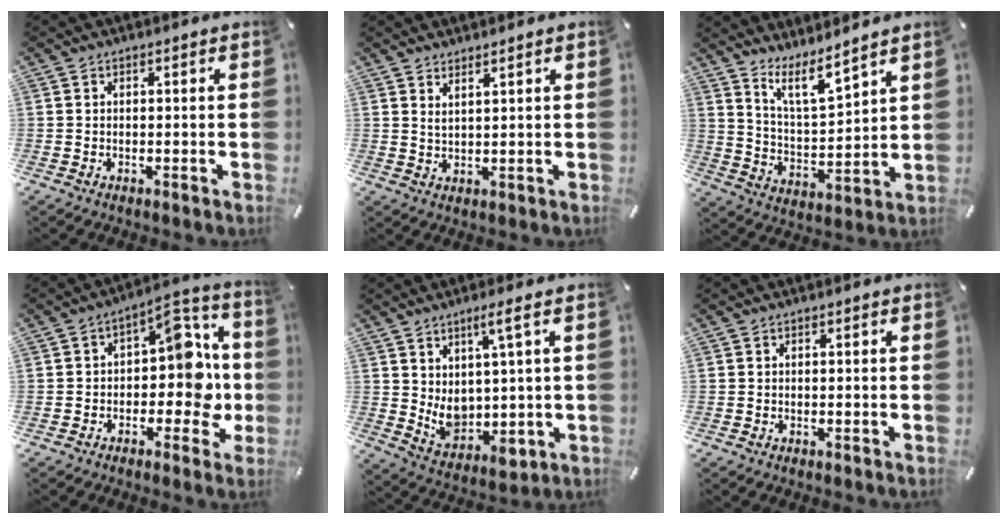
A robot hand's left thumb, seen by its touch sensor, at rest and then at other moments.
{"total": 2.2, "force": [2.0, 0.0, 1.0], "torque": [-0.022, -0.008, 0.036]}
{"total": 8.9, "force": [7.7, 2.2, 4.0], "torque": [-0.081, -0.054, 0.137]}
{"total": 13.6, "force": [-0.9, 8.6, 10.5], "torque": [-0.123, 0.000, -0.013]}
{"total": 7.9, "force": [3.8, 3.7, 5.9], "torque": [-0.112, -0.032, 0.070]}
{"total": 0.0}